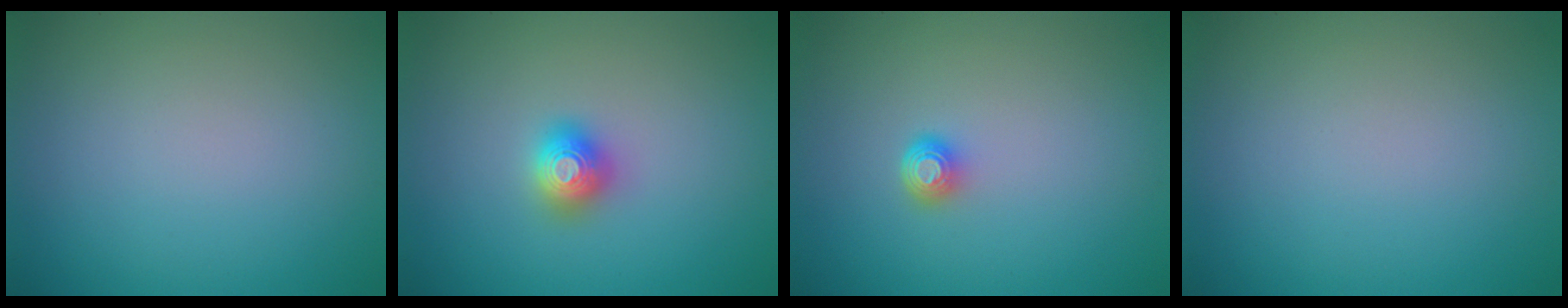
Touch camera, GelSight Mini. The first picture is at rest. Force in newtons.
{"total": 2.0, "press": 2.0, "slide": 0.2}
{"total": 1.4, "press": 1.1, "slide": 1.0}
{"total": 0.0}